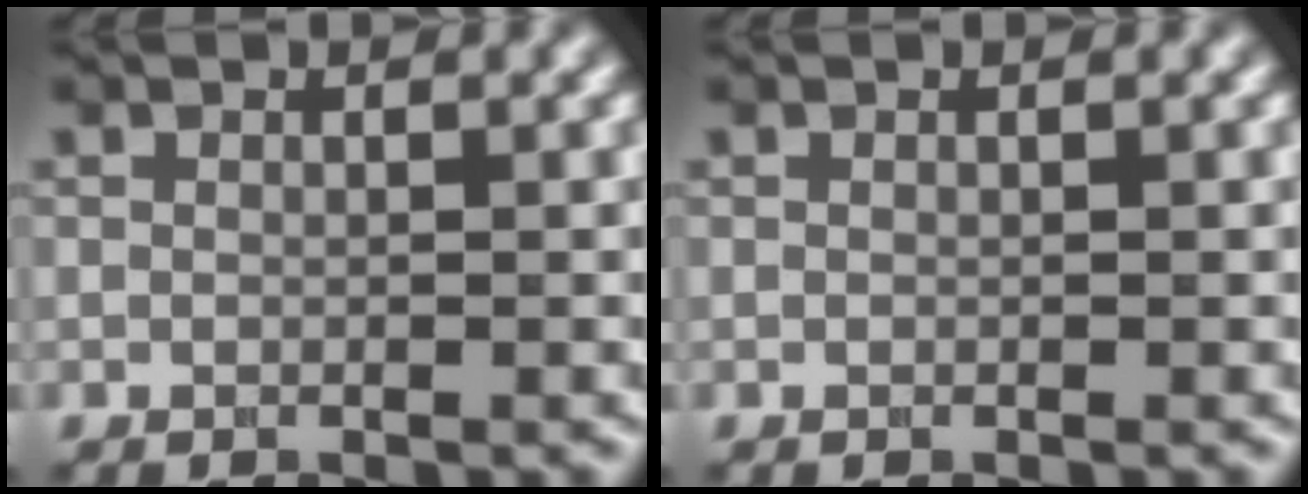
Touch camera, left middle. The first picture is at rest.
{"total": 0.0}